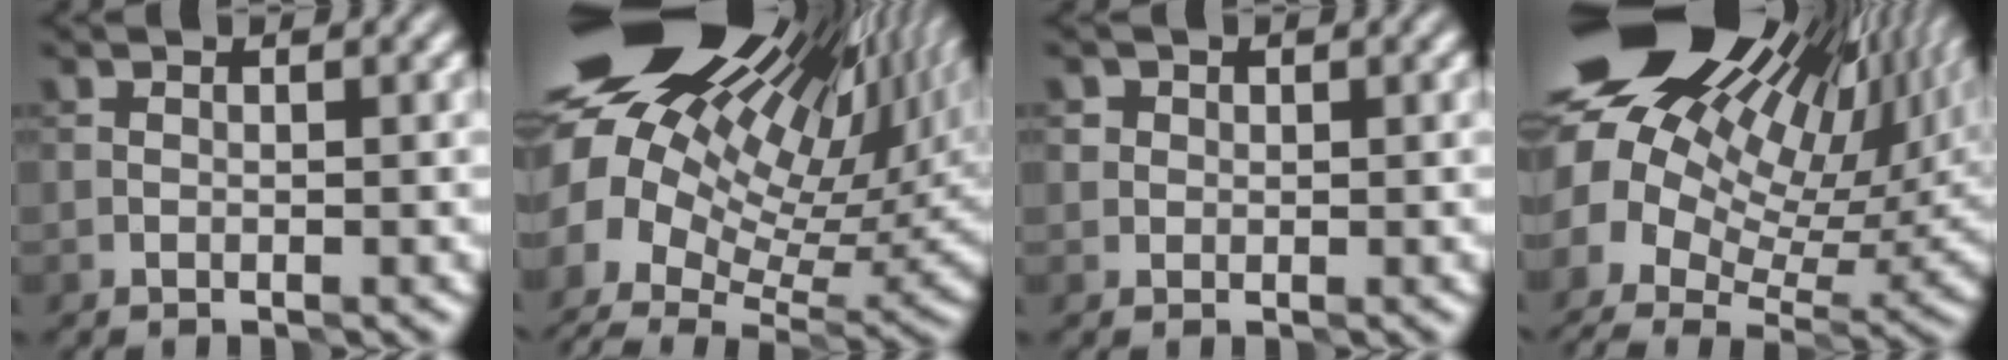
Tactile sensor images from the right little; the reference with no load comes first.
{"total": 19.9, "force": [6.7, 11.4, 14.9], "torque": [-0.276, 0.026, 0.138]}
{"total": 0.7, "force": [0.3, 0.5, -0.2], "torque": [0.010, -0.001, -0.001]}
{"total": 20.0, "force": [7.8, 12.5, 13.5], "torque": [-0.265, 0.031, 0.161]}